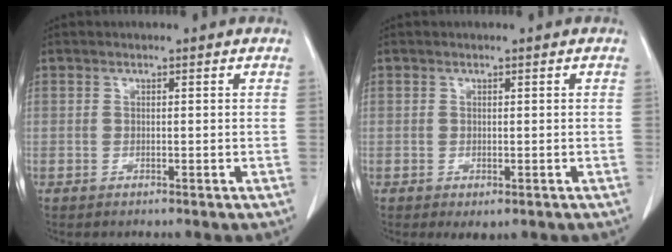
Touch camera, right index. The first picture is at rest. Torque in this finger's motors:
{"motor_torque": [0.33, -0.34, -0.02, -0.01]}